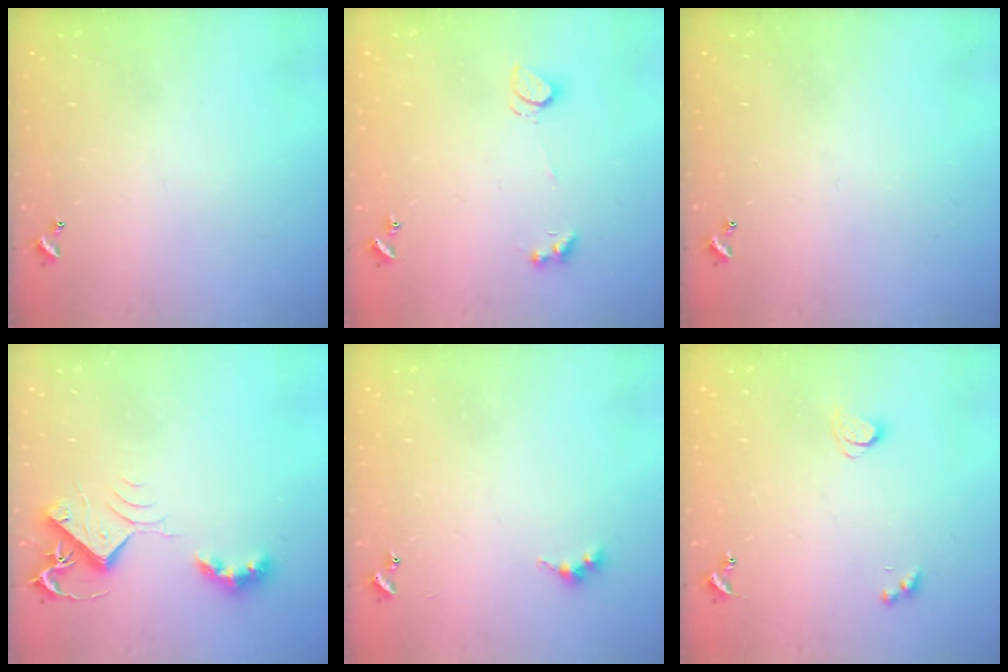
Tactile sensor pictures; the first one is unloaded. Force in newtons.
{"total": 2.4, "press": 2.3, "slide": 0.6}
{"total": 0.0}
{"total": 7.1, "press": 7.1, "slide": 1.0}
{"total": 4.6, "press": 4.5, "slide": 0.7}
{"total": 1.7, "press": 1.7, "slide": 0.3}